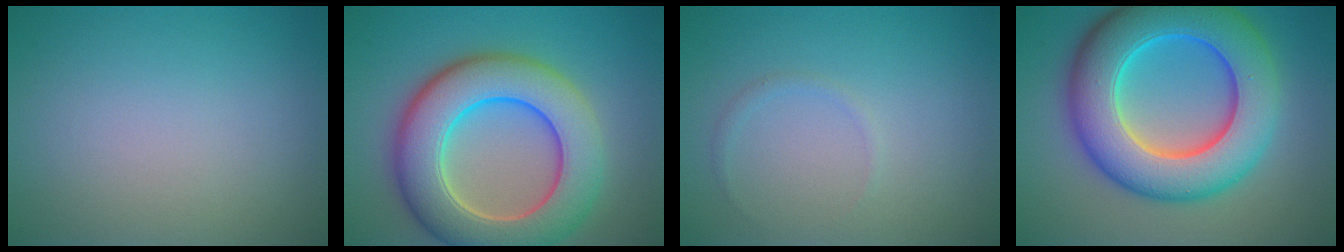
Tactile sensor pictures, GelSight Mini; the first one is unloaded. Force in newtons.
{"total": 10.8, "press": 10.8, "slide": 0.7}
{"total": 0.7, "press": 0.7, "slide": 0.1}
{"total": 12.1, "press": 12.1, "slide": 0.1}